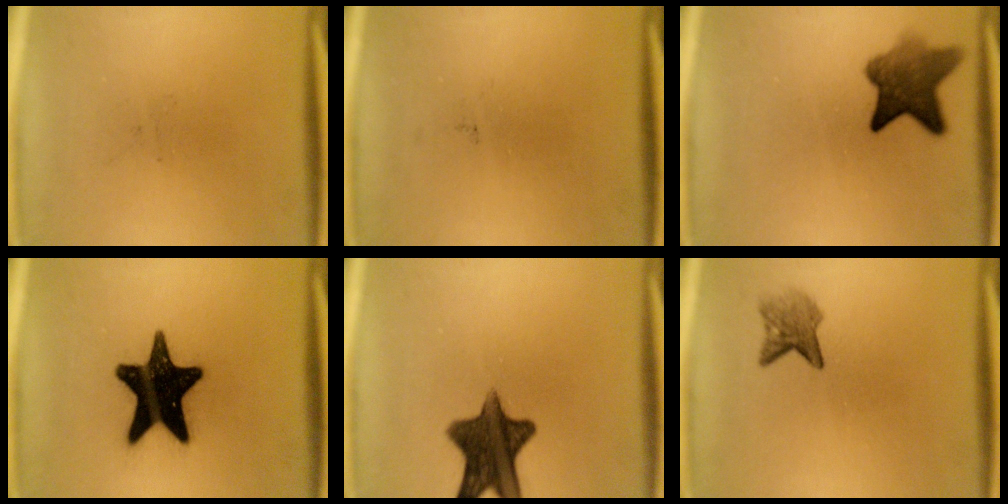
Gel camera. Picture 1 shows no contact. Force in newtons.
{"total": 0.0}
{"total": 7.4}
{"total": 18.9}
{"total": 11.7}
{"total": 2.9}